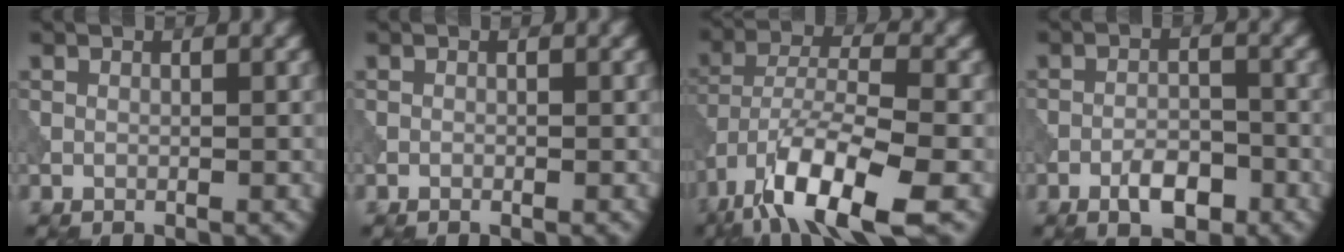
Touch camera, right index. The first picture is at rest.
{"total": 0.0}
{"total": 10.8, "force": [-6.5, 3.2, 8.1], "torque": [-0.142, -0.006, -0.125]}
{"total": 3.4, "force": [-2.0, 1.4, 2.4], "torque": [-0.034, 0.005, -0.037]}